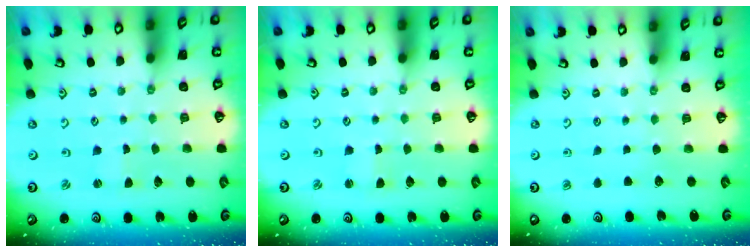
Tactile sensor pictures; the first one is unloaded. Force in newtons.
{"total": 0.9, "press": 0.9, "slide": 0.1}
{"total": 0.0}